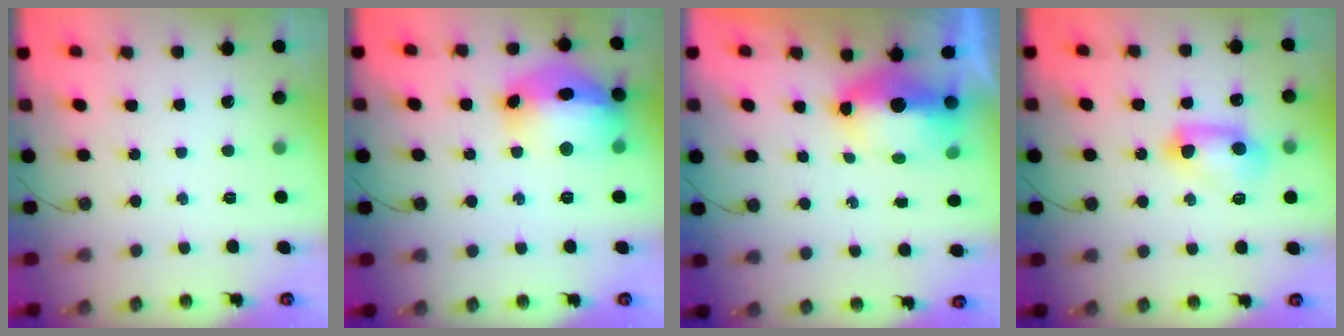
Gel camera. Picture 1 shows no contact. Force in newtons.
{"total": 18.9, "press": 18.8, "slide": 1.7}
{"total": 12.8, "press": 9.6, "slide": 8.5}
{"total": 10.0, "press": 9.9, "slide": 1.4}